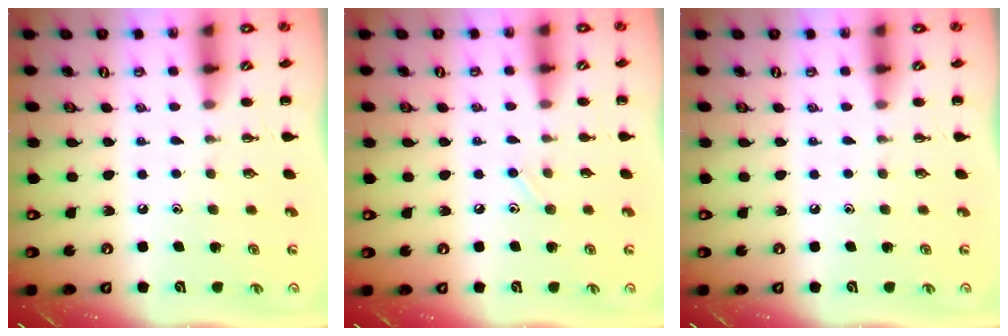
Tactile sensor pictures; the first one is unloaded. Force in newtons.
{"total": 5.3, "press": 4.9, "slide": 2.0}
{"total": 0.0}